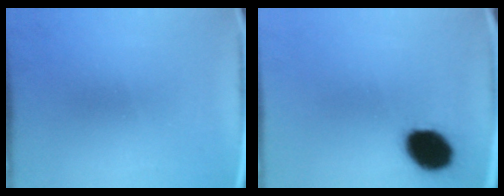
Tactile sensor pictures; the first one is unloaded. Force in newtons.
{"total": 13.3}